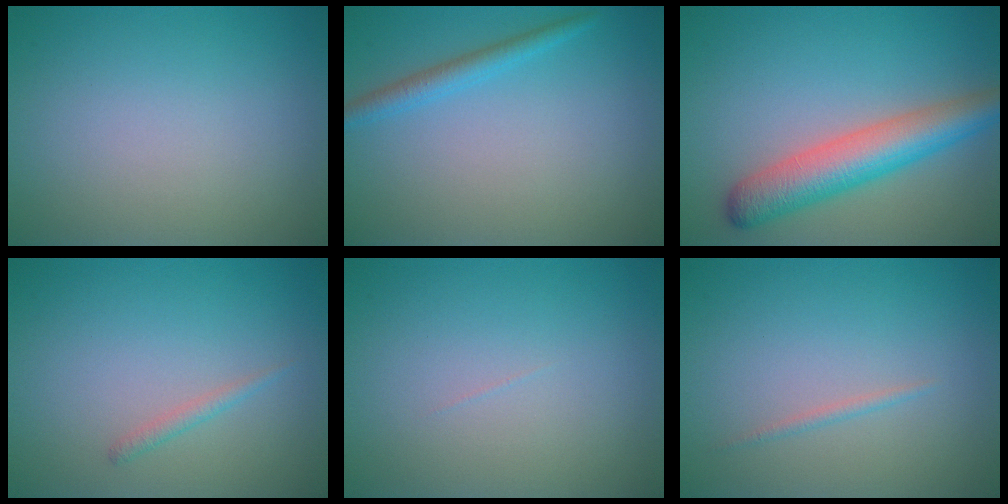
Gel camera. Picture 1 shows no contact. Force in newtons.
{"total": 2.0, "press": 2.0, "slide": 0.1}
{"total": 6.1, "press": 6.1, "slide": 0.2}
{"total": 0.9, "press": 0.9, "slide": 0.0}
{"total": 0.0}
{"total": 0.6, "press": 0.6, "slide": 0.0}